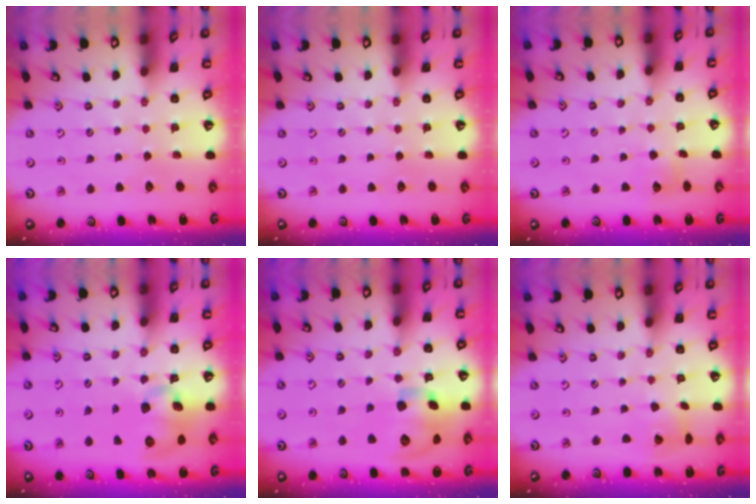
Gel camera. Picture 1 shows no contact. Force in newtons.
{"total": 0.0}
{"total": 3.9, "press": 3.8, "slide": 0.6}
{"total": 9.8, "press": 9.7, "slide": 1.8}
{"total": 16.0, "press": 15.8, "slide": 2.3}
{"total": 5.5, "press": 5.4, "slide": 0.8}